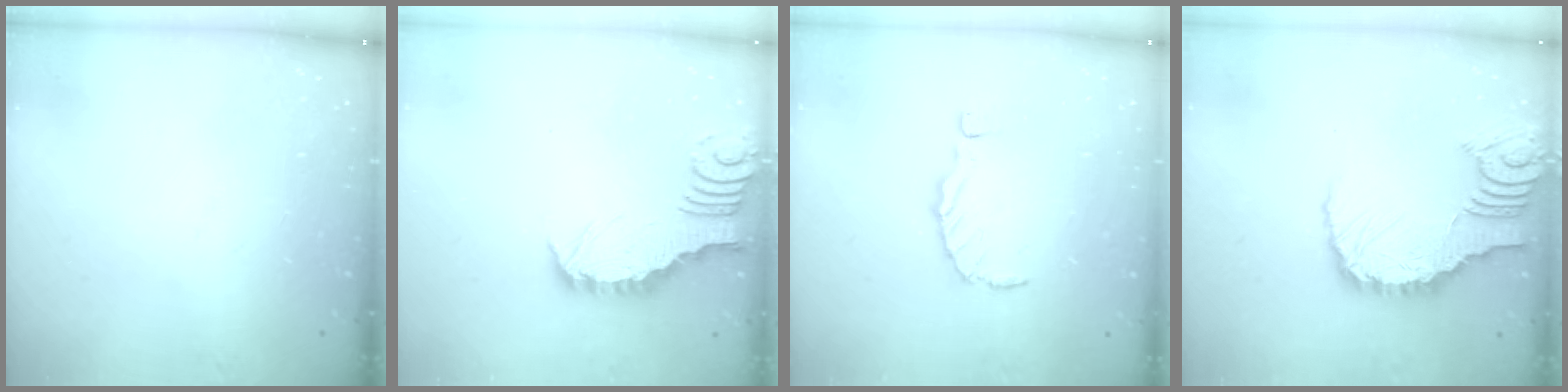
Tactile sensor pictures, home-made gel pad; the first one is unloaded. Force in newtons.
{"total": 2.7, "press": 2.7, "slide": 0.1}
{"total": 0.0}
{"total": 11.8, "press": 11.7, "slide": 1.5}